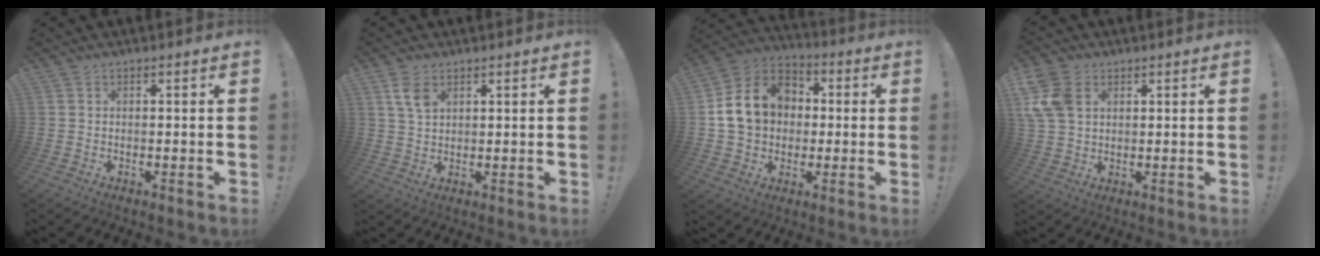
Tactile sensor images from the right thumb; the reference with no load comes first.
{"total": 5.3, "force": [2.7, 2.9, 3.4], "torque": [-0.057, -0.010, 0.051]}
{"total": 16.2, "force": [2.5, 13.2, 9.1], "torque": [-0.134, 0.010, 0.057]}
{"total": 11.2, "force": [3.6, 7.9, 7.1], "torque": [-0.151, 0.001, 0.072]}